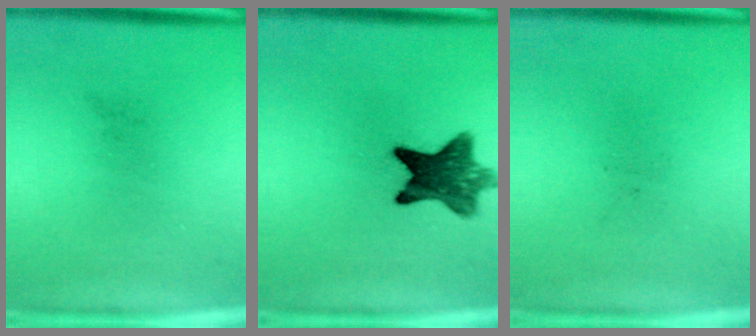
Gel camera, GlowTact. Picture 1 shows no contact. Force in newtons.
{"total": 9.6}
{"total": 0.0}